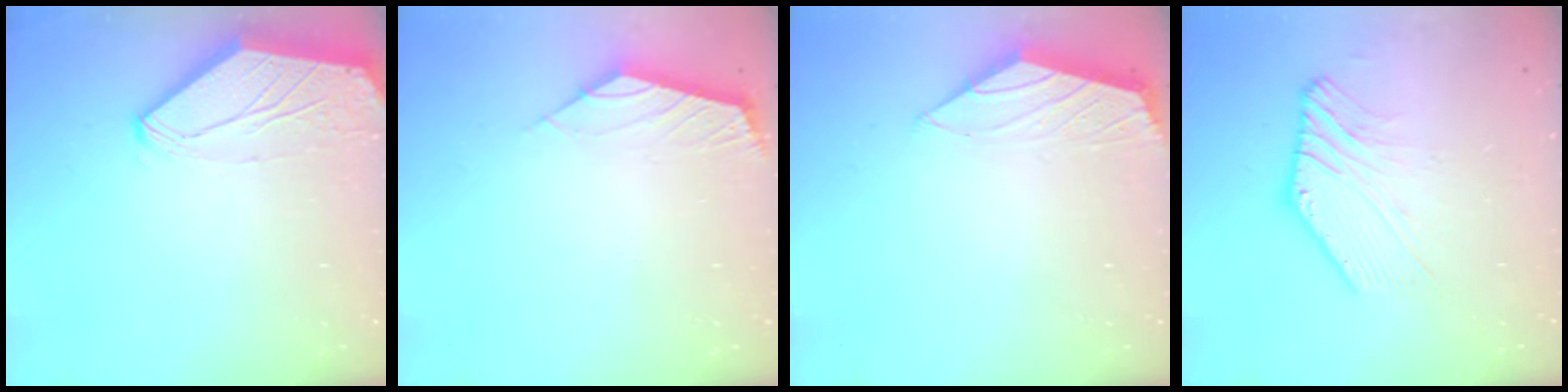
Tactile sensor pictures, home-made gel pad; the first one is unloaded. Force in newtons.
{"total": 2.6, "press": 2.5, "slide": 0.6}
{"total": 1.5, "press": 1.4, "slide": 0.4}
{"total": 4.5, "press": 4.3, "slide": 1.1}